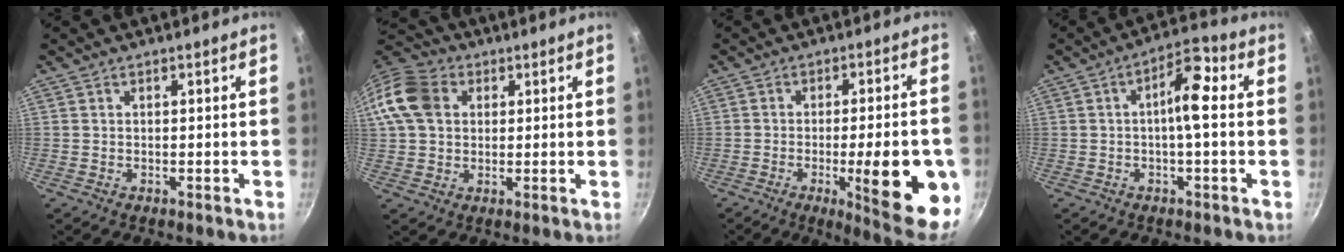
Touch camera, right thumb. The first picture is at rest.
{"total": 12.7, "force": [2.9, 10.0, 7.2], "torque": [-0.135, 0.018, 0.037]}
{"total": 17.9, "force": [-4.7, 4.2, 16.8], "torque": [-0.199, 0.008, -0.060]}
{"total": 7.2, "force": [0.2, 2.4, 6.8], "torque": [-0.114, 0.027, -0.003]}